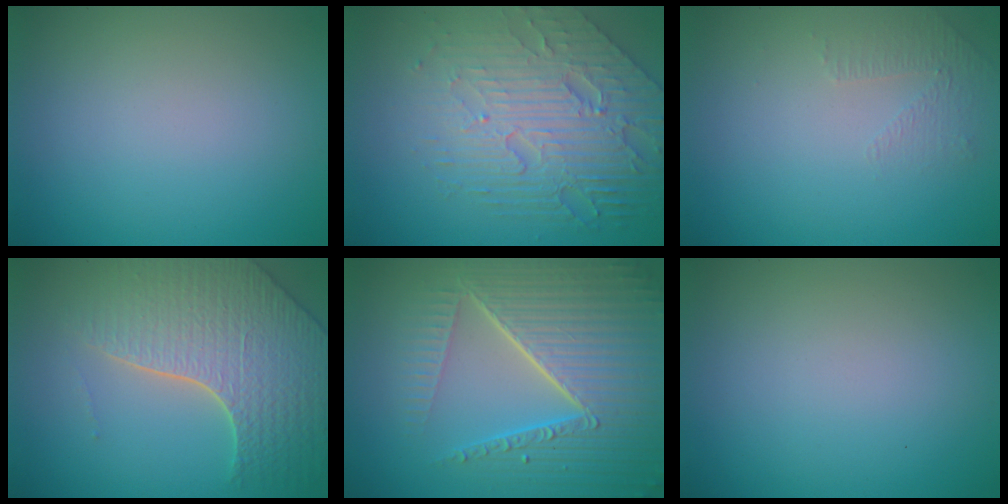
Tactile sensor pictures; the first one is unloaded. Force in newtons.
{"total": 7.9, "press": 5.4, "slide": 5.8}
{"total": 1.1, "press": 0.6, "slide": 1.0}
{"total": 6.6, "press": 5.3, "slide": 3.8}
{"total": 8.6, "press": 6.0, "slide": 6.2}
{"total": 0.0}